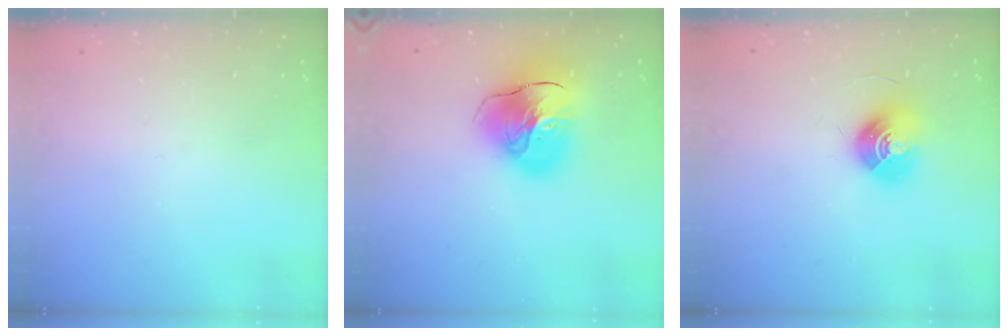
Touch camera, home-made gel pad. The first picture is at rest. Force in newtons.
{"total": 17.4, "press": 17.2, "slide": 2.3}
{"total": 10.0, "press": 10.0, "slide": 0.4}